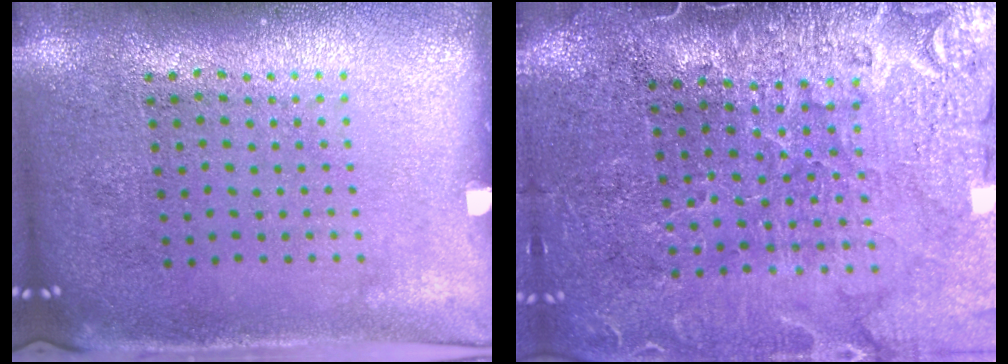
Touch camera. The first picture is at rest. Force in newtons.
{"total": 3.9, "press": 3.6, "slide": 1.5}